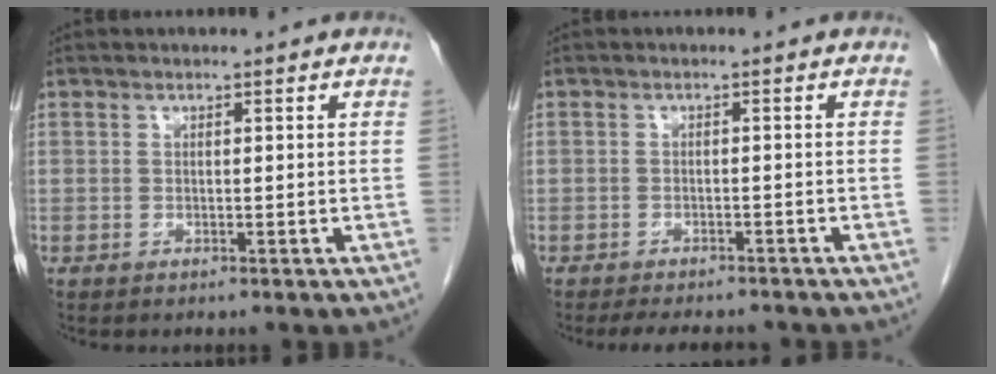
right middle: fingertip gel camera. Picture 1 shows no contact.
{"total": 7.0, "force": [-6.1, 2.2, 2.6], "torque": [-0.036, -0.005, -0.082]}